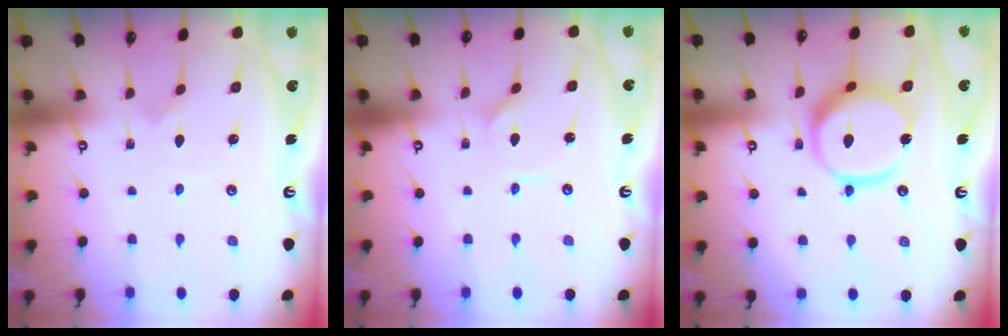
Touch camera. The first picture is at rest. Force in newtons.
{"total": 1.1, "press": 1.1, "slide": 0.1}
{"total": 13.9, "press": 13.8, "slide": 1.5}